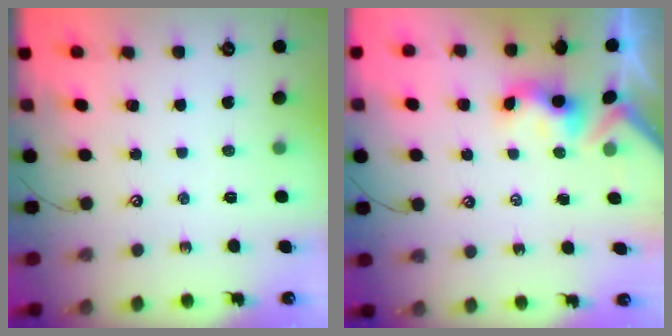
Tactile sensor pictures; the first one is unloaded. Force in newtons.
{"total": 3.0, "press": 2.9, "slide": 0.6}